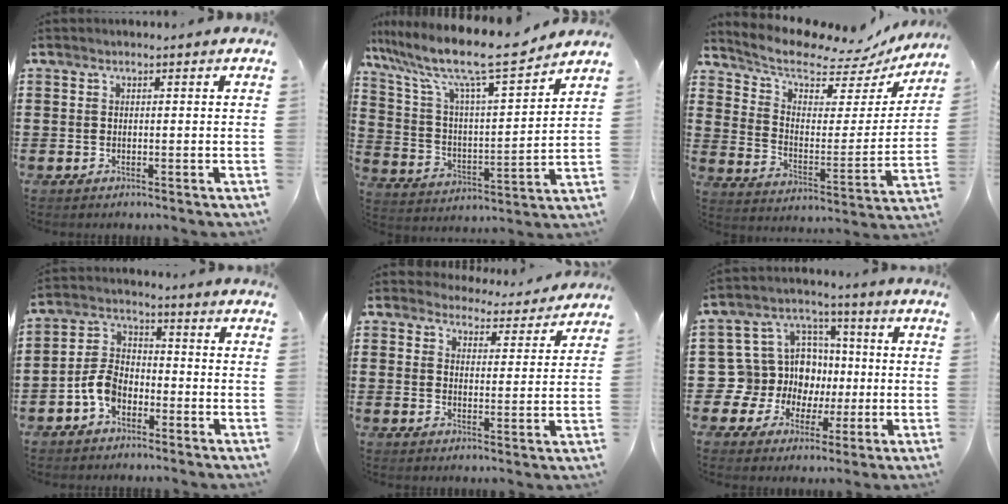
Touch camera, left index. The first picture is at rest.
{"total": 11.8, "force": [9.7, 1.3, 6.7], "torque": [-0.167, -0.059, 0.160]}
{"total": 8.1, "force": [7.0, 2.8, 2.7], "torque": [-0.084, -0.051, 0.118]}
{"total": 6.1, "force": [-3.1, 3.8, 3.7], "torque": [-0.100, 0.005, -0.067]}
{"total": 4.6, "force": [4.6, 0.5, 0.2], "torque": [-0.019, -0.032, 0.080]}
{"total": 11.5, "force": [0.1, 11.1, 3.2], "torque": [-0.123, -0.008, 0.010]}